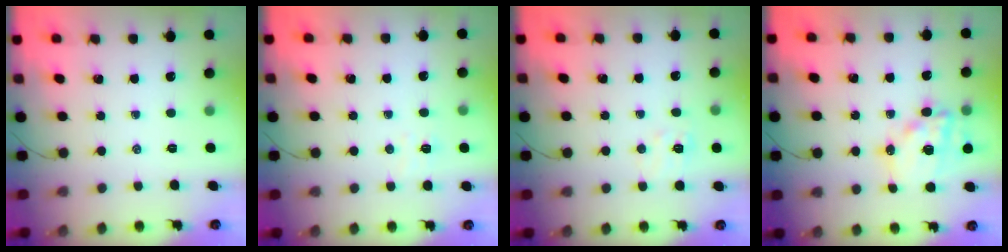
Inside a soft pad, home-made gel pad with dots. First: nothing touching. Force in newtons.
{"total": 3.3, "press": 3.1, "slide": 0.9}
{"total": 6.4, "press": 6.3, "slide": 1.3}
{"total": 14.3, "press": 13.8, "slide": 3.5}